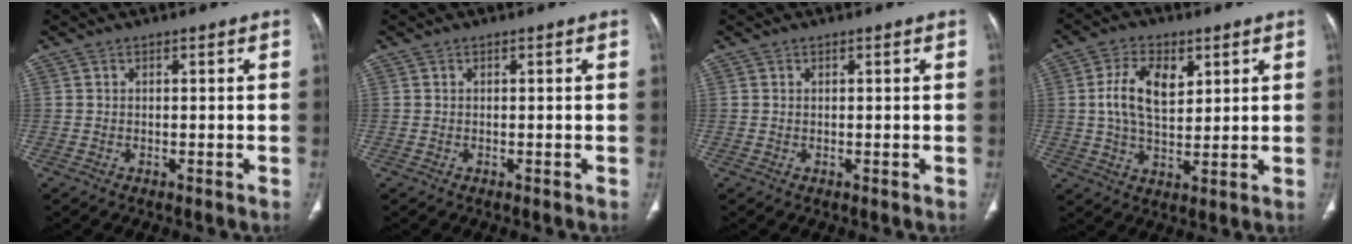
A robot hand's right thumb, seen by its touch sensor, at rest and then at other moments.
{"total": 0.0}
{"total": 0.0}
{"total": 9.9, "force": [2.9, 5.8, 7.5], "torque": [-0.122, -0.008, 0.053]}